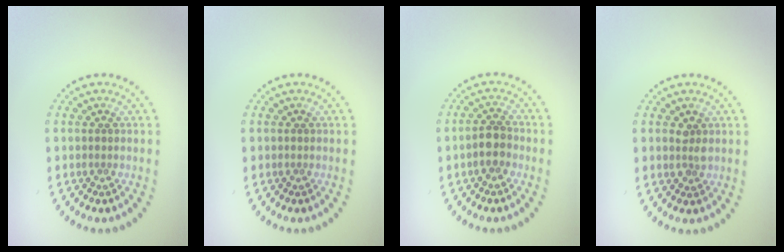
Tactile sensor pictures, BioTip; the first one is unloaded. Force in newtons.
{"total": 0.0}
{"total": 2.3, "press": 2.1, "slide": 0.8}
{"total": 1.1, "press": 1.1, "slide": 0.3}